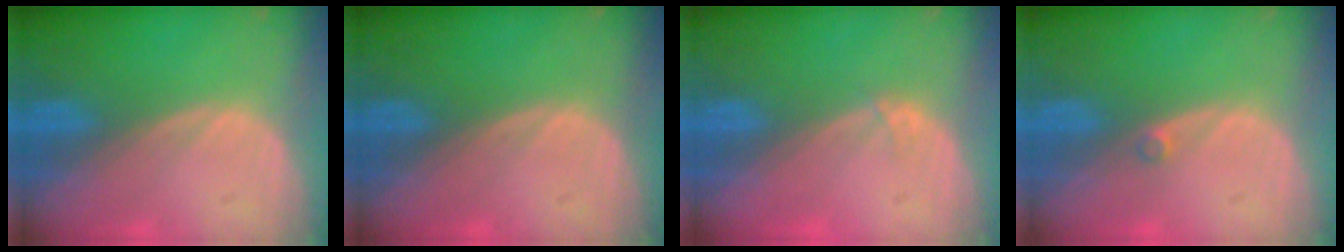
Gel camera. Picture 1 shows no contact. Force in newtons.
{"total": 0.0}
{"total": 0.7, "press": 0.6, "slide": 0.3}
{"total": 1.0, "press": 0.8, "slide": 0.5}